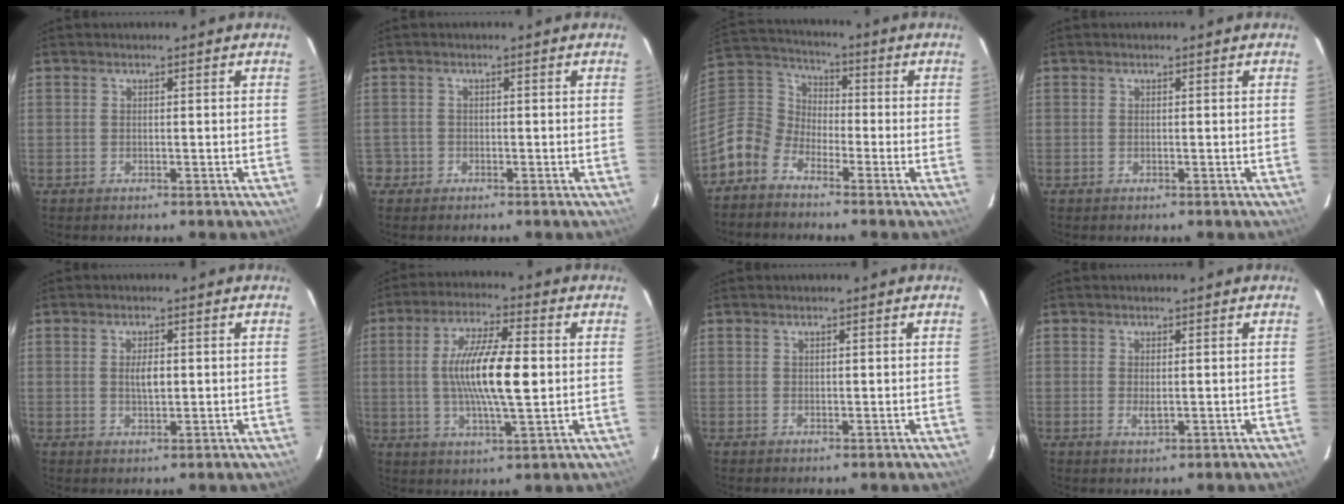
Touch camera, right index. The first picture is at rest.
{"total": 2.0, "force": [-0.9, 1.8, -0.2], "torque": [0.000, 0.011, -0.014]}
{"total": 9.7, "force": [-6.1, 7.0, 2.9], "torque": [-0.084, 0.031, -0.146]}
{"total": 0.0}
{"total": 3.0, "force": [0.3, 1.3, 2.7], "torque": [-0.046, 0.000, 0.006]}
{"total": 12.8, "force": [0.4, 2.7, 12.5], "torque": [-0.232, 0.002, 0.007]}
{"total": 0.5, "force": [0.4, 0.3, 0.3], "torque": [-0.005, 0.002, 0.007]}
{"total": 1.9, "force": [-0.1, 0.6, 1.8], "torque": [-0.035, -0.005, 0.001]}